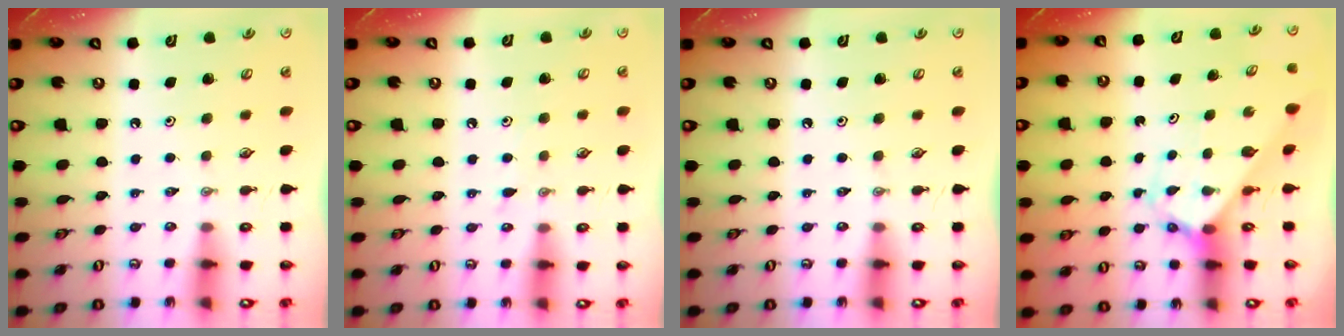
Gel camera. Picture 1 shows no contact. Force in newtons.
{"total": 5.8, "press": 5.8, "slide": 0.6}
{"total": 0.0}
{"total": 2.7, "press": 2.7, "slide": 0.1}